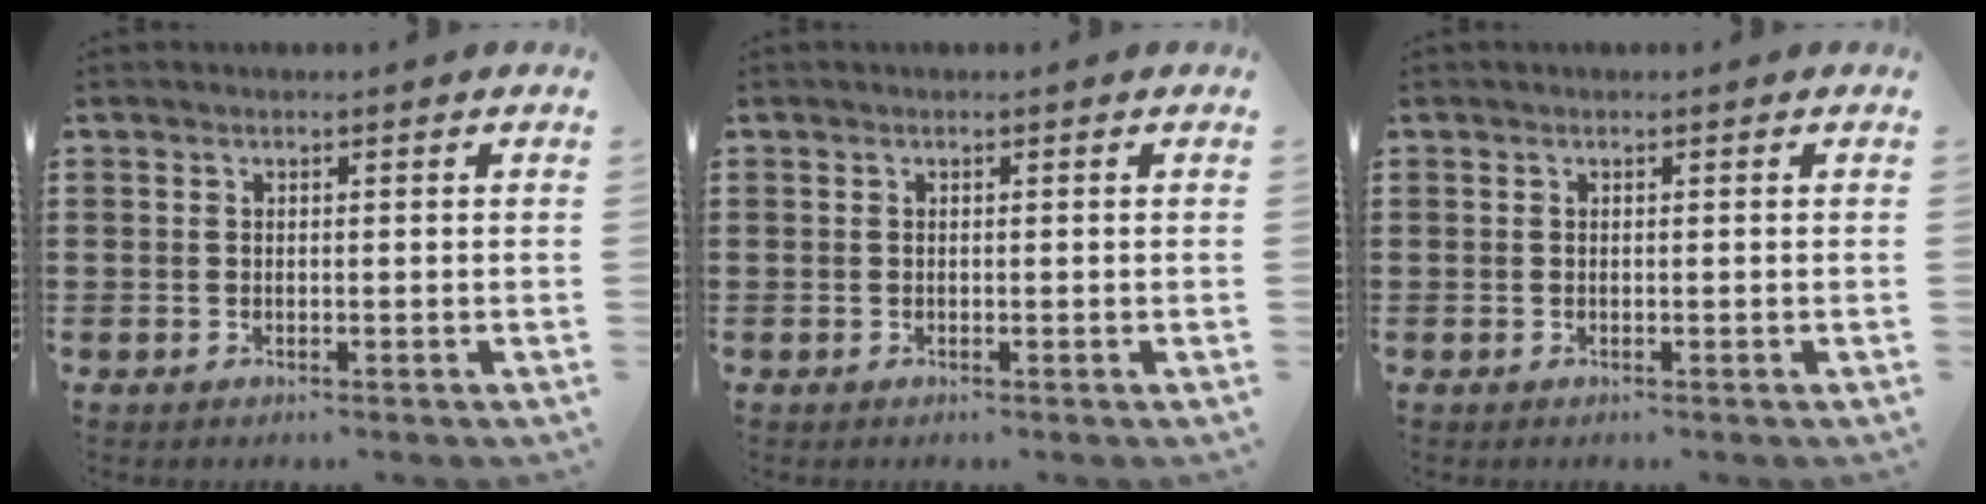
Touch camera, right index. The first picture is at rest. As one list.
[{"total": 0.0}, {"total": 0.0}]